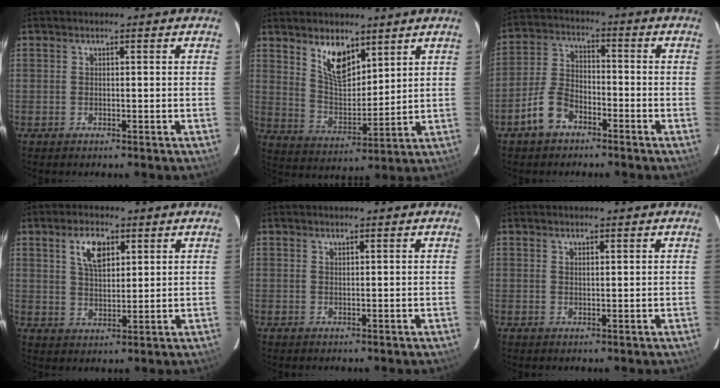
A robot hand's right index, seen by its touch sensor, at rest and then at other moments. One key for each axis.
{"total": 9.4, "fx": 6.1, "fy": 4.2, "fz": 5.8, "tx": -0.099, "ty": 0.002, "tz": 0.122}
{"total": 7.7, "fx": -4.9, "fy": 4.4, "fz": 4.0, "tx": -0.092, "ty": 0.015, "tz": -0.093}
{"total": 6.5, "fx": 3.2, "fy": 3.2, "fz": 4.7, "tx": -0.084, "ty": 0.008, "tz": 0.061}
{"total": 0.5, "fx": 0.5, "fy": 0.0, "fz": 0.2, "tx": -0.003, "ty": 0.000, "tz": 0.010}
{"total": 1.1, "fx": 0.8, "fy": 0.4, "fz": 0.6, "tx": -0.009, "ty": 0.001, "tz": 0.015}